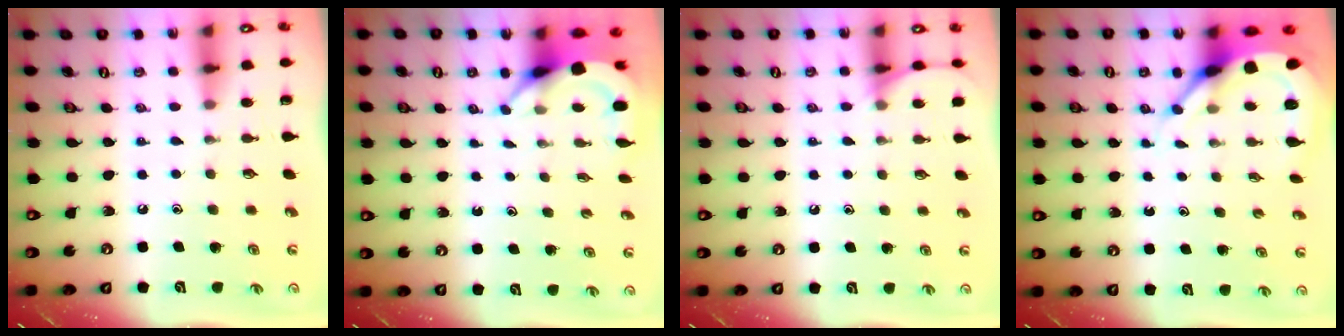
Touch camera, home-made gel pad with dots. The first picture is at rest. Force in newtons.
{"total": 4.0, "press": 4.0, "slide": 0.2}
{"total": 6.6, "press": 6.5, "slide": 0.7}
{"total": 7.5, "press": 7.4, "slide": 1.0}